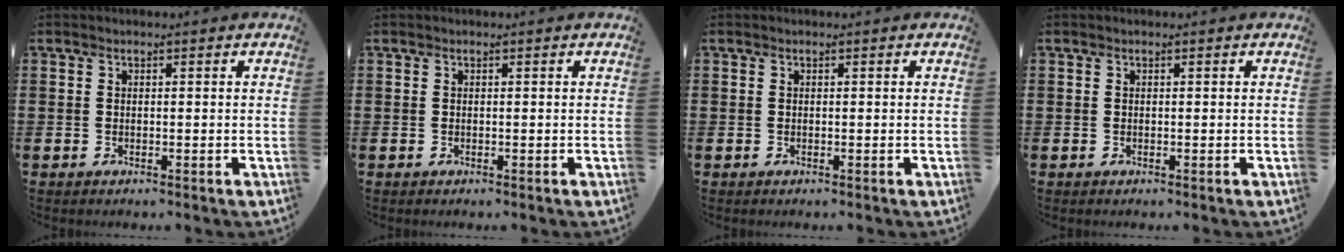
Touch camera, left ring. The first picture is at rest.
{"total": 0.0}
{"total": 0.0}
{"total": 0.0}